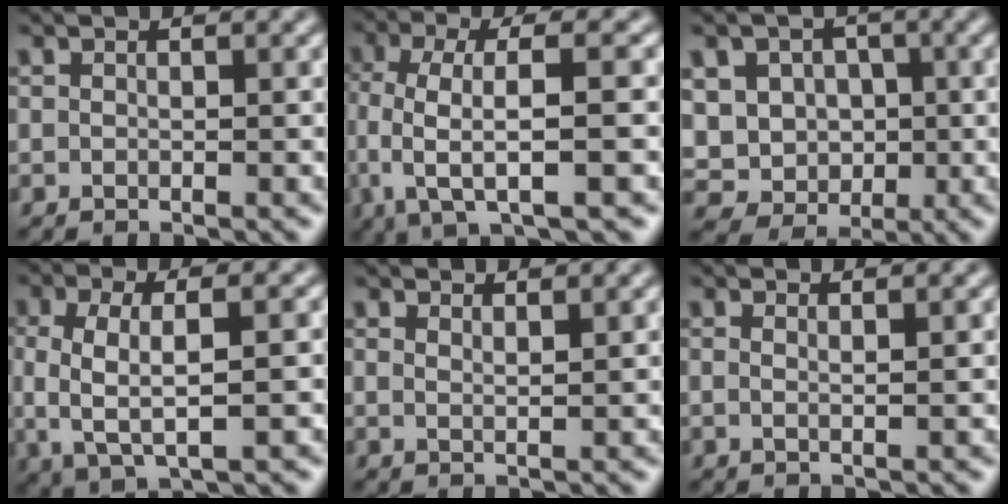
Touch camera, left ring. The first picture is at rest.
{"total": 7.4, "force": [-1.0, 1.8, 7.1], "torque": [-0.122, 0.008, -0.024]}
{"total": 7.0, "force": [0.4, 6.3, 2.9], "torque": [-0.055, 0.020, -0.017]}
{"total": 5.0, "force": [-0.2, 1.8, 4.6], "torque": [-0.096, -0.002, -0.003]}
{"total": 1.6, "force": [1.4, 0.4, 0.7], "torque": [-0.007, -0.001, 0.016]}
{"total": 1.7, "force": [0.9, 0.6, 1.3], "torque": [-0.009, -0.001, -0.002]}